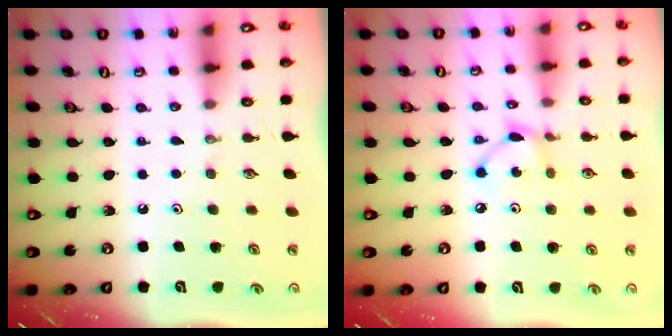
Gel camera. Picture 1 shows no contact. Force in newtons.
{"total": 5.8, "press": 5.8, "slide": 0.2}